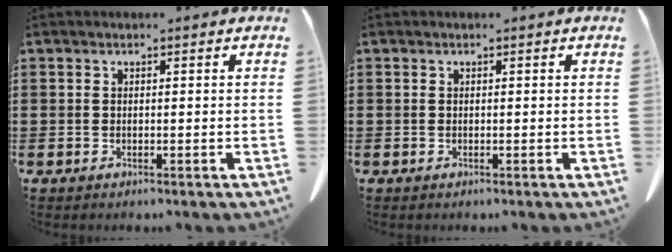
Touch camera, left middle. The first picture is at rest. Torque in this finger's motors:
{"motor_torque": [-0.31, -0.44, 0.06, 0.00]}